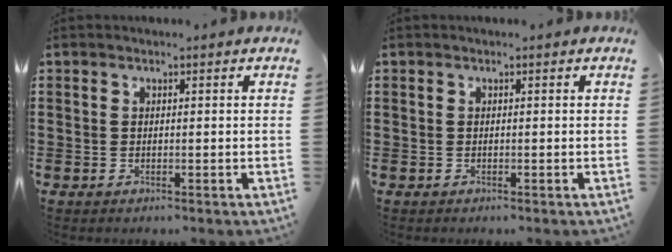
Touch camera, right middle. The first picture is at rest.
{"total": 0.0}